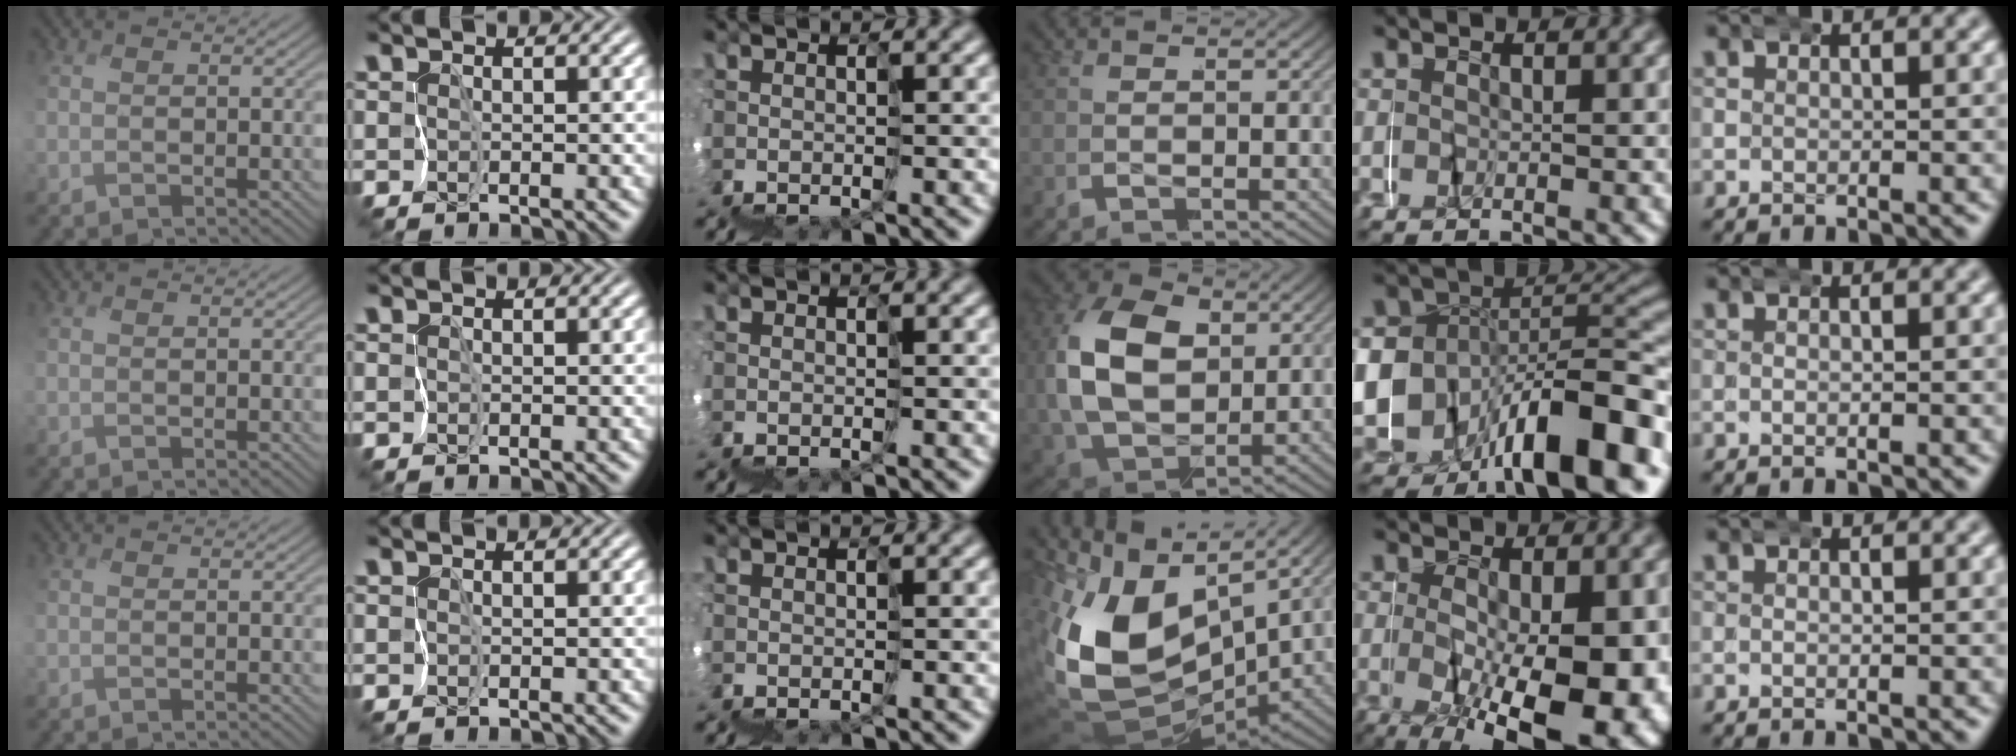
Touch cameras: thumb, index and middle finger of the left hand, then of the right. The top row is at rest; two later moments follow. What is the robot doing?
{"motion": "wrap", "object": "napkin"}